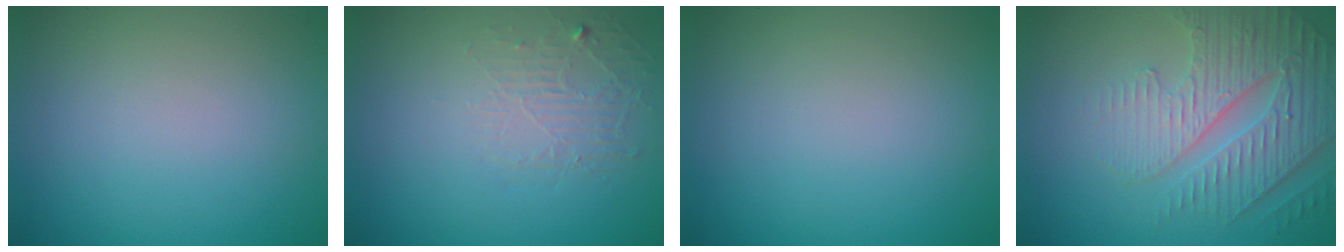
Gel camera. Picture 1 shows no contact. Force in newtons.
{"total": 1.9, "press": 0.6, "slide": 1.8}
{"total": 0.0}
{"total": 4.8, "press": 4.4, "slide": 1.9}